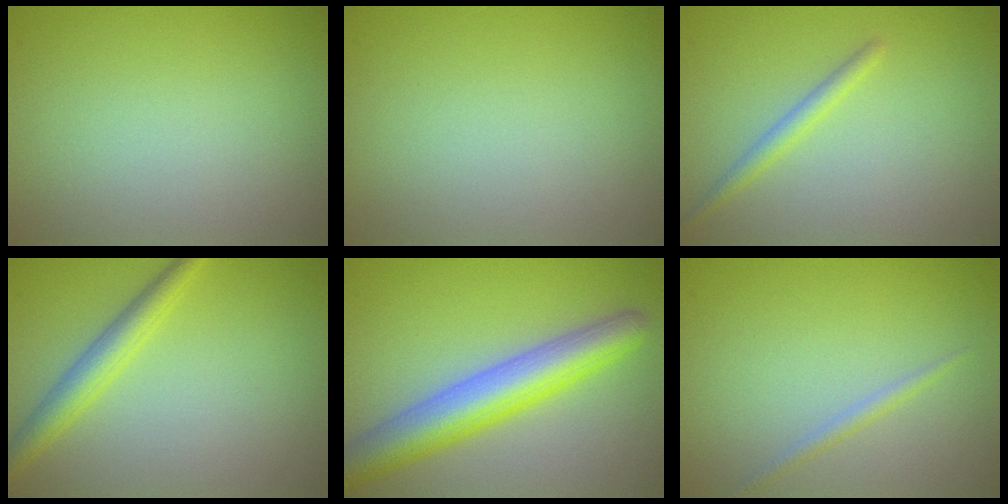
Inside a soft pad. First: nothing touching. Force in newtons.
{"total": 0.0}
{"total": 1.5, "press": 1.5, "slide": 0.0}
{"total": 2.9, "press": 2.9, "slide": 0.1}
{"total": 6.8, "press": 6.8, "slide": 0.4}
{"total": 1.0, "press": 1.0, "slide": 0.1}